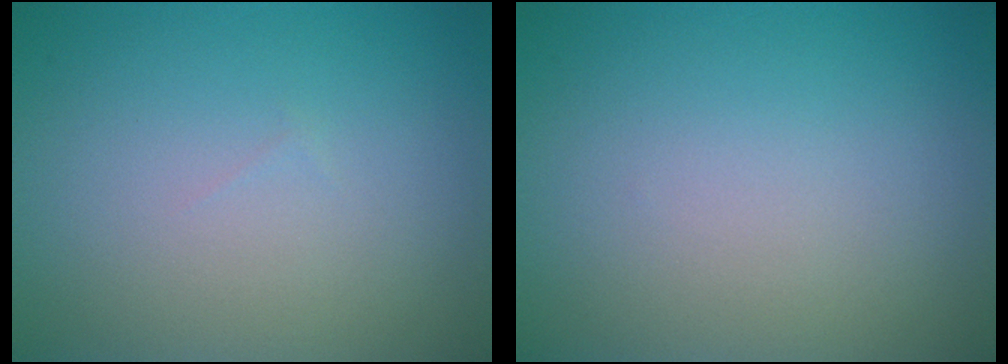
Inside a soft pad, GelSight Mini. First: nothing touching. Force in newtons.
{"total": 0.0}